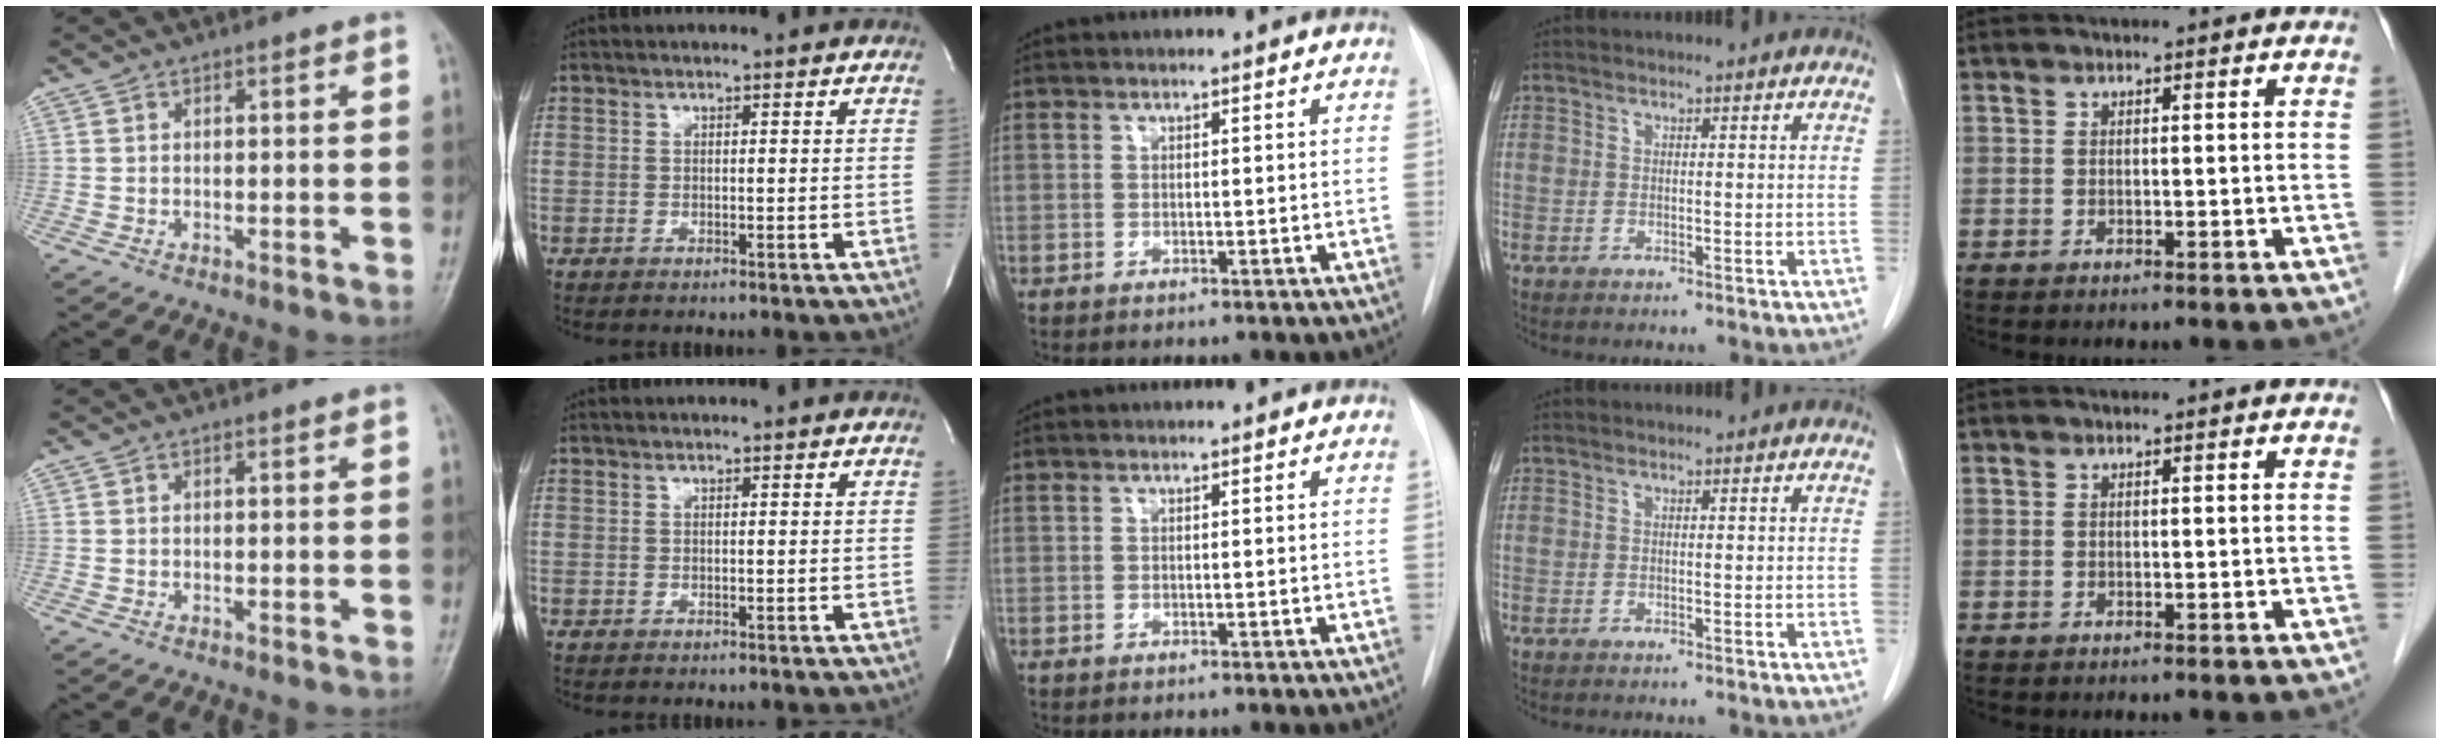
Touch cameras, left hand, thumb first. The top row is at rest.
{}